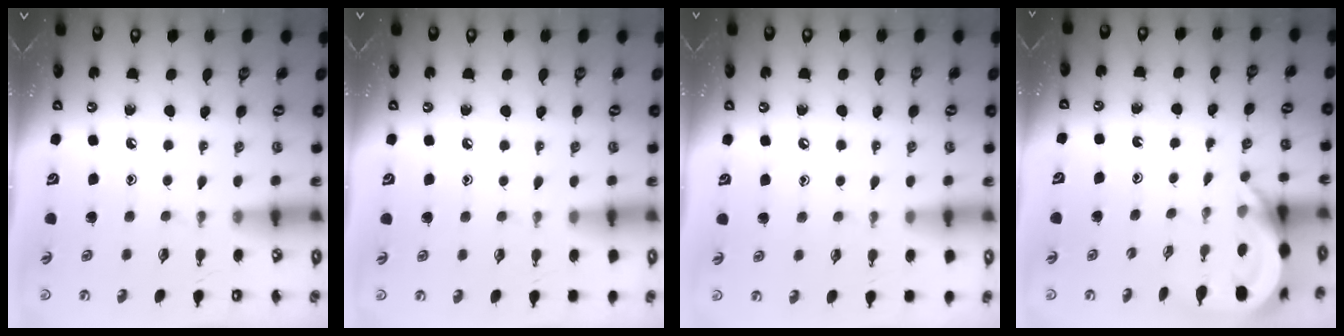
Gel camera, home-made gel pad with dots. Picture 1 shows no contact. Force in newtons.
{"total": 2.6, "press": 2.6, "slide": 0.4}
{"total": 2.7, "press": 2.7, "slide": 0.5}
{"total": 5.0, "press": 5.0, "slide": 0.3}